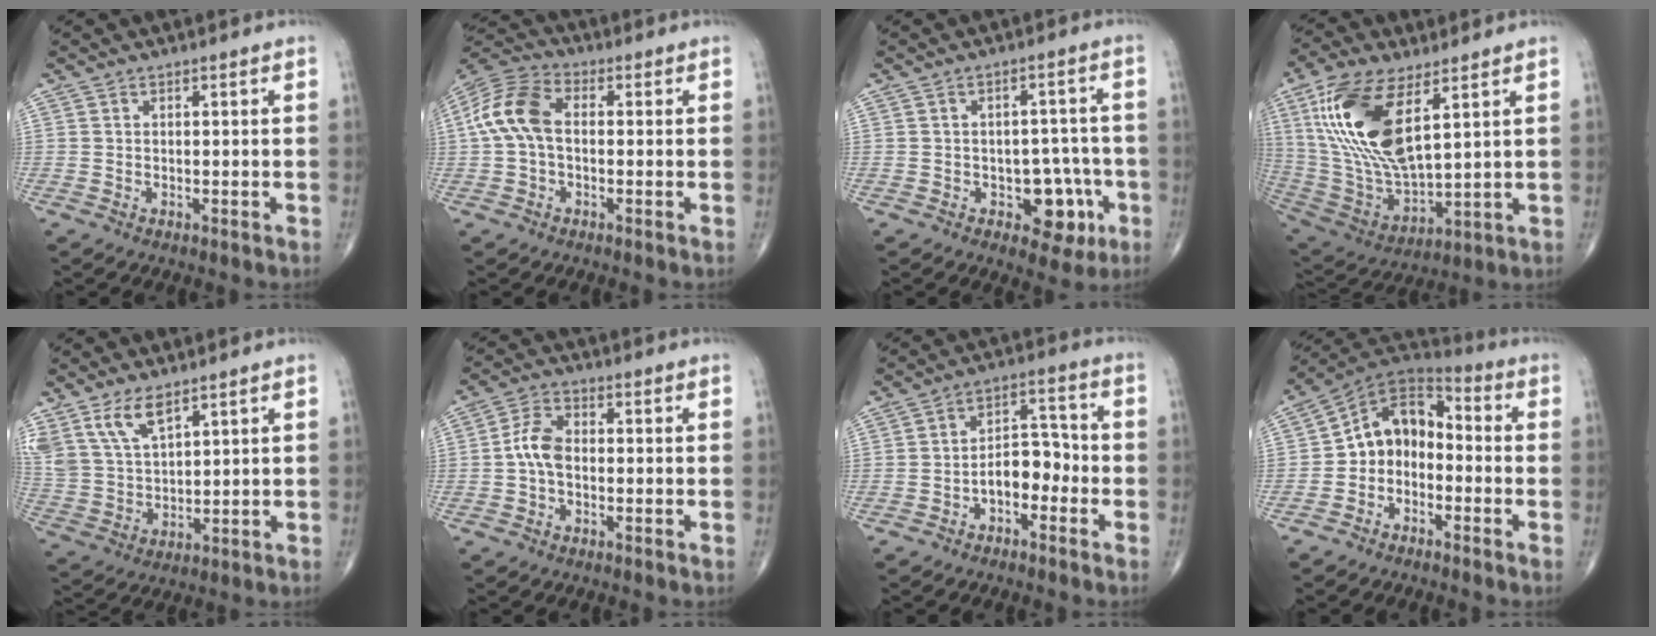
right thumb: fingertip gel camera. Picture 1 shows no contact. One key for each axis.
{"total": 10.4, "fx": 0.2, "fy": 6.6, "fz": 8.0, "tx": -0.168, "ty": 0.031, "tz": -0.006}
{"total": 8.4, "fx": -3.1, "fy": 5.3, "fz": 5.7, "tx": -0.033, "ty": 0.025, "tz": -0.035}
{"total": 20.9, "fx": 7.6, "fy": 9.0, "fz": 17.2, "tx": -0.352, "ty": -0.031, "tz": 0.152}
{"total": 9.4, "fx": 6.2, "fy": 4.2, "fz": 5.8, "tx": -0.110, "ty": -0.019, "tz": 0.135}
{"total": 5.6, "fx": -0.8, "fy": 3.5, "fz": 4.3, "tx": -0.083, "ty": 0.019, "tz": -0.023}
{"total": 7.3, "fx": -2.8, "fy": 4.4, "fz": 5.1, "tx": -0.057, "ty": 0.043, "tz": -0.057}
{"total": 10.3, "fx": -2.5, "fy": 7.8, "fz": 6.2, "tx": -0.077, "ty": 0.064, "tz": -0.062}